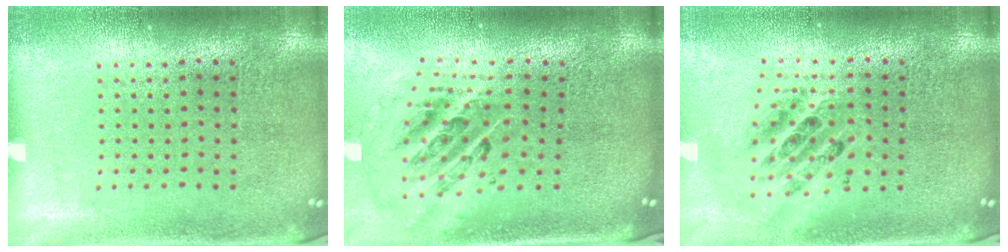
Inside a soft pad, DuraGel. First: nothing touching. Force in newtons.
{"total": 2.9, "press": 1.9, "slide": 2.1}
{"total": 2.0, "press": 1.6, "slide": 1.3}